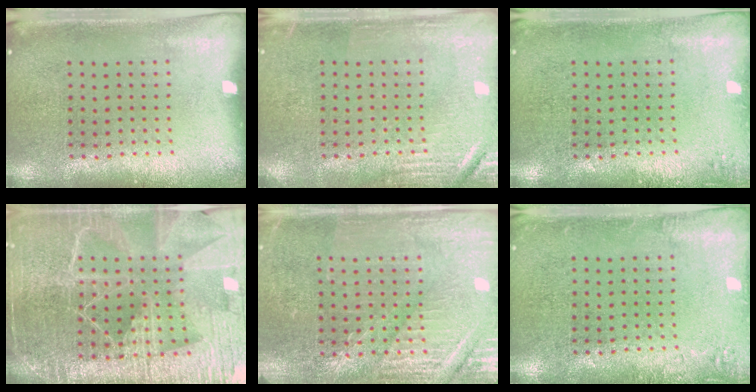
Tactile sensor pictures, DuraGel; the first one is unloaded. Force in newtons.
{"total": 2.9, "press": 2.9, "slide": 0.3}
{"total": 1.0, "press": 1.0, "slide": 0.2}
{"total": 6.0, "press": 5.2, "slide": 2.8}
{"total": 3.4, "press": 3.4, "slide": 0.7}
{"total": 1.5, "press": 1.5, "slide": 0.2}